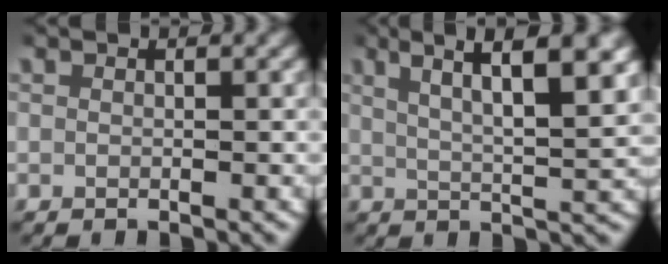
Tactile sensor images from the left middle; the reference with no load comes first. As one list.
[{"total": 7.3, "force": [4.2, 1.4, 5.9], "torque": [-0.083, 0.016, 0.061]}]